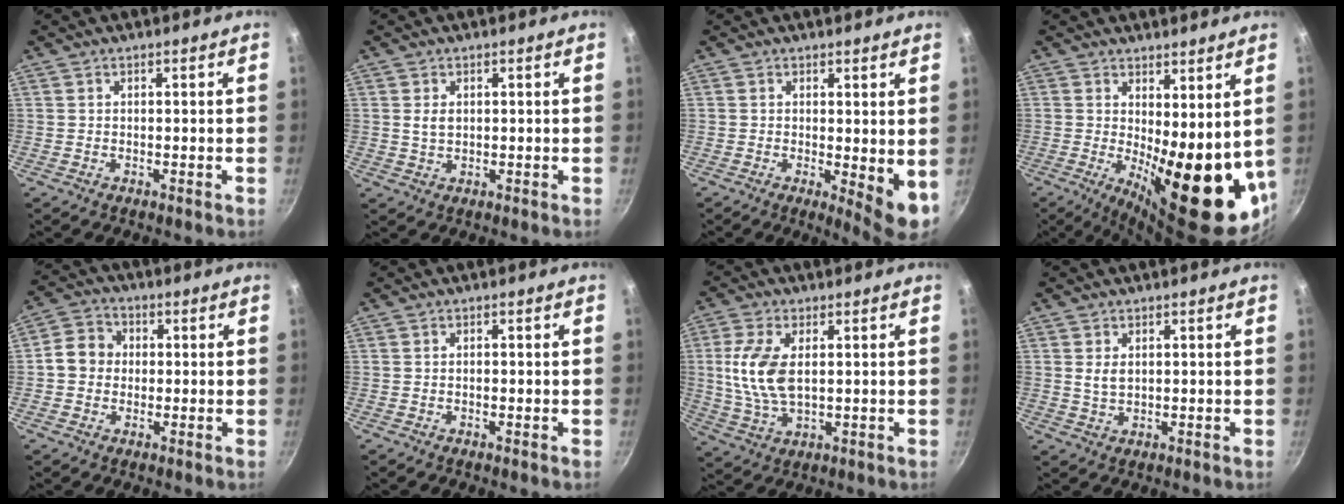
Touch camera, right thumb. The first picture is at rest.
{"total": 2.4, "force": [0.5, 1.6, 1.7], "torque": [-0.025, -0.002, 0.012]}
{"total": 6.0, "force": [0.2, 1.9, 5.7], "torque": [-0.076, -0.017, 0.006]}
{"total": 17.5, "force": [0.7, 6.5, 16.2], "torque": [-0.184, -0.036, 0.025]}
{"total": 6.5, "force": [0.1, 5.7, 3.0], "torque": [-0.025, 0.014, -0.017]}
{"total": 0.6, "force": [-0.2, 0.3, 0.5], "torque": [-0.011, 0.003, -0.002]}
{"total": 10.4, "force": [1.4, 5.4, 8.8], "torque": [-0.179, -0.003, 0.031]}
{"total": 2.7, "force": [0.7, 1.7, 2.0], "torque": [-0.032, -0.005, 0.016]}